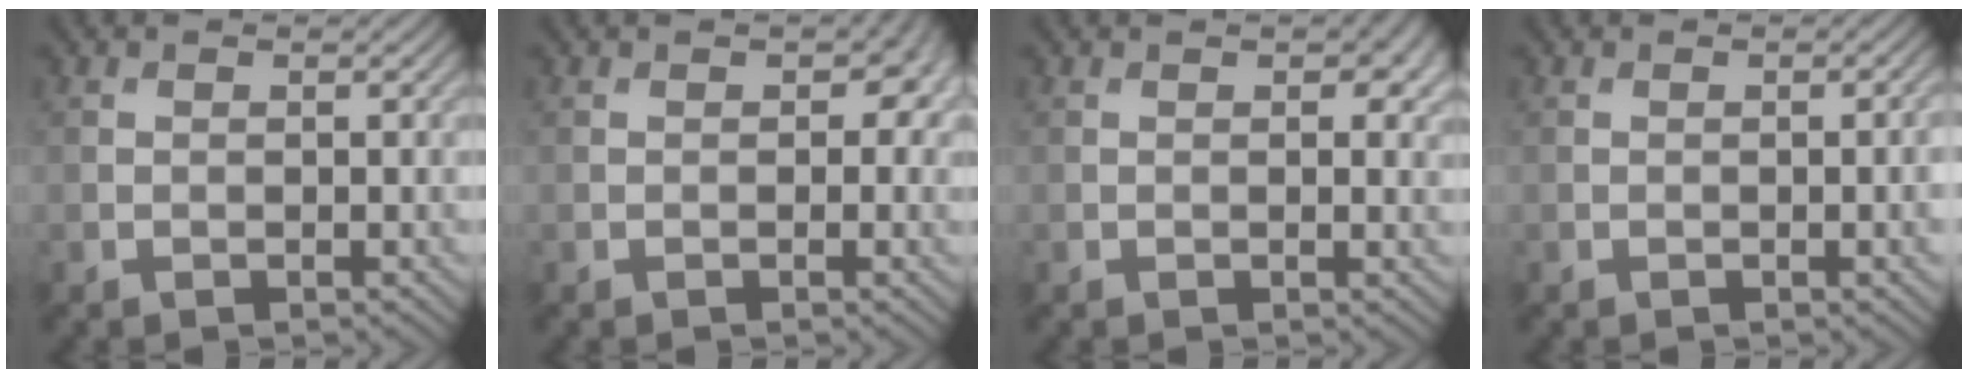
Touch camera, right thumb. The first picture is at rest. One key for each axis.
{"total": 2.9, "fx": 0.6, "fy": 2.1, "fz": 1.9, "tx": -0.024, "ty": -0.006, "tz": 0.009}
{"total": 2.5, "fx": 0.9, "fy": 1.2, "fz": 2.0, "tx": -0.024, "ty": -0.002, "tz": 0.014}
{"total": 2.5, "fx": -0.2, "fy": 0.6, "fz": 2.4, "tx": -0.031, "ty": 0.000, "tz": -0.004}